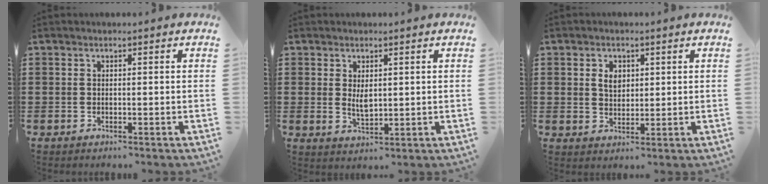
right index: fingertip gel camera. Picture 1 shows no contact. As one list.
[{"total": 2.7, "force": [0.6, 1.2, 2.4], "torque": [-0.040, -0.003, 0.010]}, {"total": 3.2, "force": [1.0, 2.2, 2.1], "torque": [-0.048, 0.009, 0.018]}]